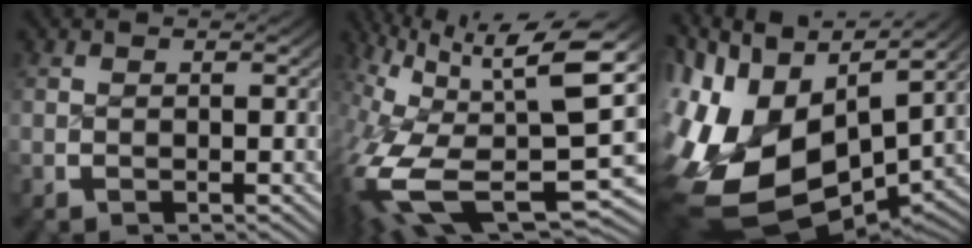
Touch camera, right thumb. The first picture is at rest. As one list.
[{"total": 15.5, "force": [-2.4, 8.1, 13.0], "torque": [-0.260, -0.066, 0.003]}, {"total": 20.6, "force": [-2.9, 14.1, 14.8], "torque": [-0.316, -0.073, -0.017]}]